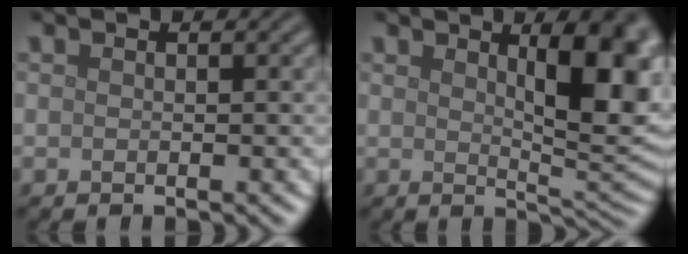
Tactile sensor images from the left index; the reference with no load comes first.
{"total": 7.8, "force": [2.4, 2.4, 7.0], "torque": [-0.092, -0.004, 0.042]}